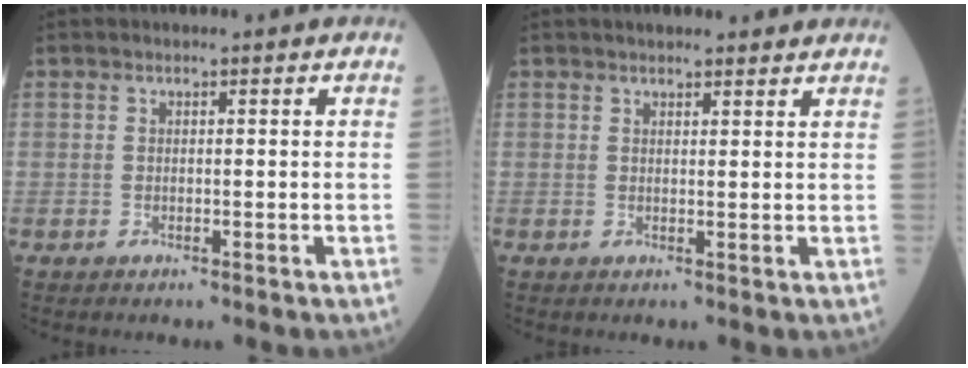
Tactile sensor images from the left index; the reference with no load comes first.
{"total": 7.1, "force": [6.3, 1.5, 2.8], "torque": [-0.032, 0.017, 0.073]}